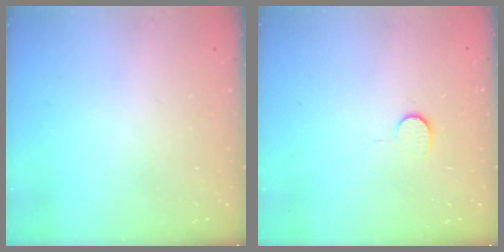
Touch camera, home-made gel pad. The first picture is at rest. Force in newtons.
{"total": 6.0, "press": 6.0, "slide": 0.5}